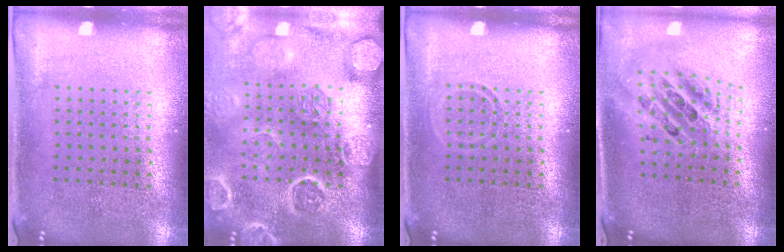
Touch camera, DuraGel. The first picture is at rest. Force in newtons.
{"total": 4.1, "press": 3.5, "slide": 2.1}
{"total": 0.8, "press": 0.8, "slide": 0.3}
{"total": 2.1, "press": 1.6, "slide": 1.4}